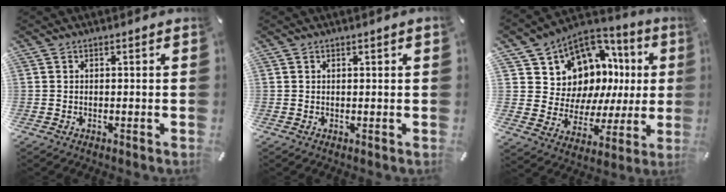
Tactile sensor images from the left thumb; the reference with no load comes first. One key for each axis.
{"total": 0.5, "fx": 0.3, "fy": 0.1, "fz": 0.4, "tx": -0.006, "ty": 0.001, "tz": 0.005}
{"total": 11.0, "fx": 5.9, "fy": 9.0, "fz": 2.5, "tx": -0.057, "ty": -0.078, "tz": 0.122}